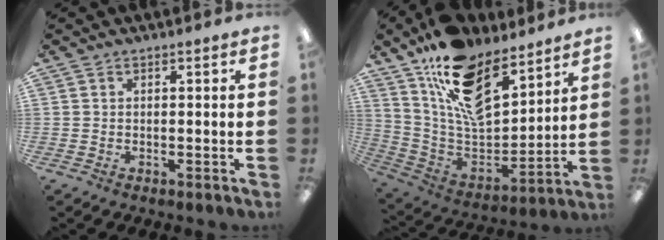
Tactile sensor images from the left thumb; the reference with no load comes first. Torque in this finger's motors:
{"motor_torque": [1.88, 1.88, 1.38, -1.39, 0.62]}